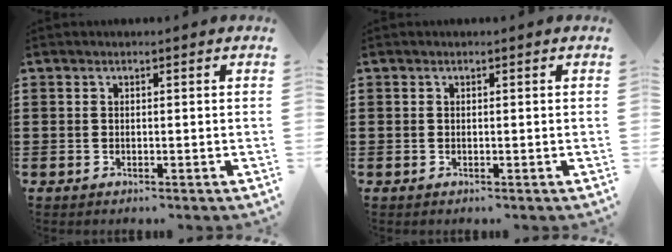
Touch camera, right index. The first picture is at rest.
{"total": 0.0}